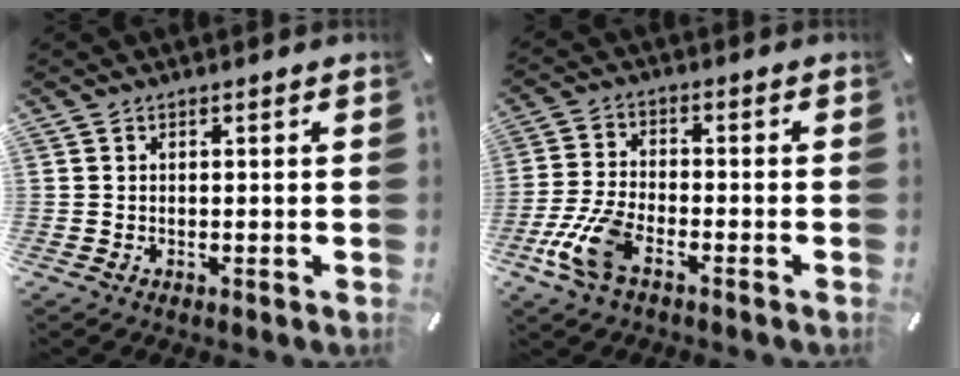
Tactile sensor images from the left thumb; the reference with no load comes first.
{"total": 9.8, "force": [-4.8, 4.7, 7.1], "torque": [-0.167, 0.003, -0.090]}